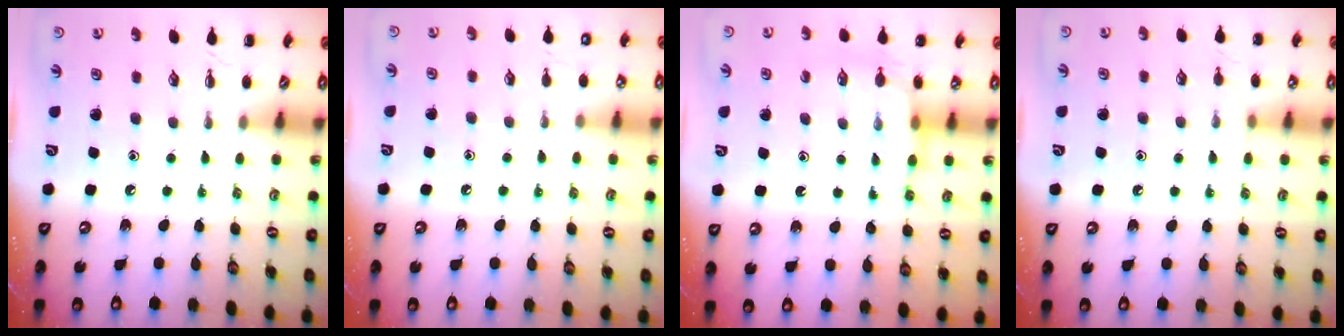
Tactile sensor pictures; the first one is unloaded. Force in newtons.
{"total": 6.8, "press": 6.4, "slide": 2.1}
{"total": 8.4, "press": 8.4, "slide": 0.5}
{"total": 4.9, "press": 4.8, "slide": 1.2}